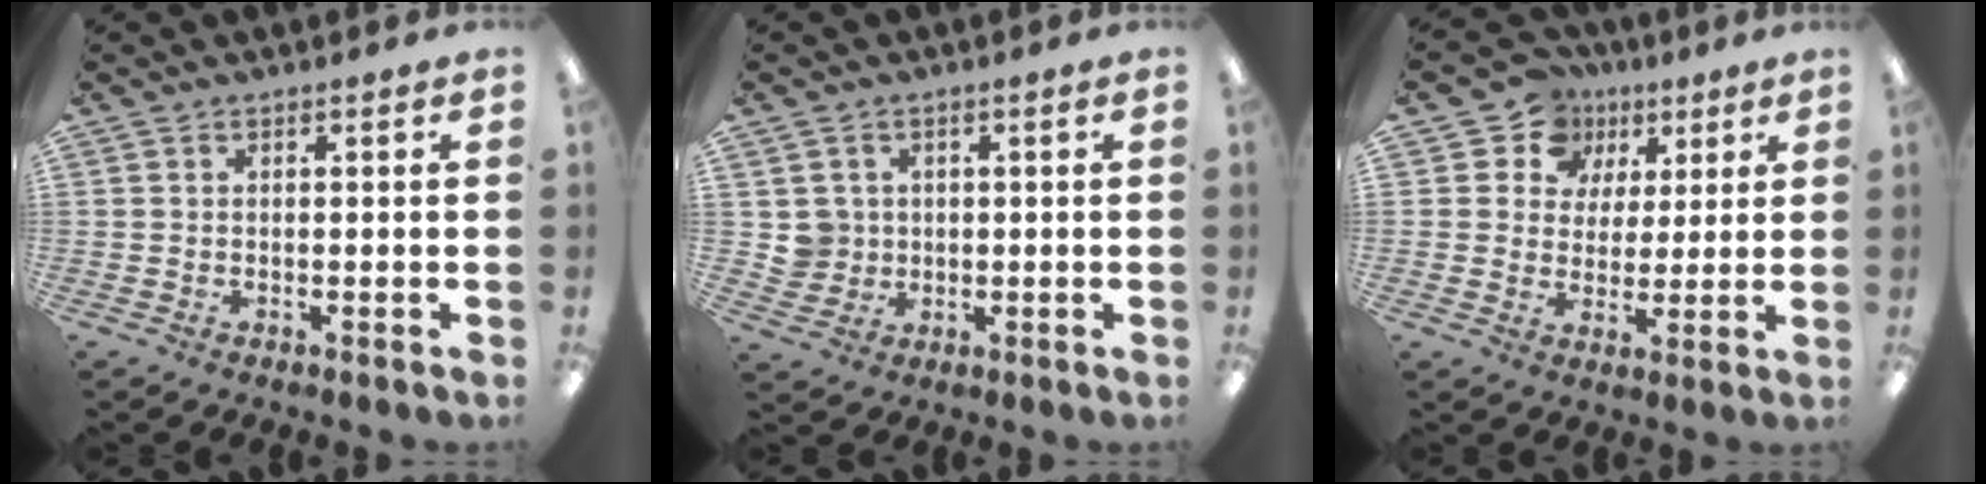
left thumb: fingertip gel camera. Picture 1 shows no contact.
{"total": 4.4, "force": [0.9, 4.3, 0.3], "torque": [-0.005, 0.003, 0.017]}
{"total": 9.7, "force": [5.2, 8.1, 1.2], "torque": [-0.038, -0.036, 0.098]}